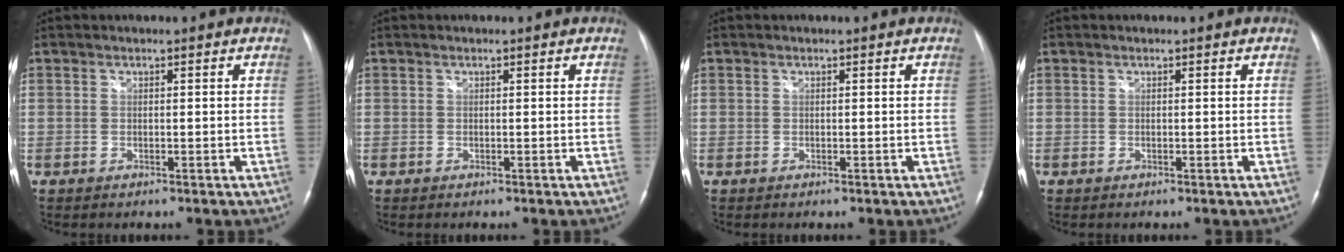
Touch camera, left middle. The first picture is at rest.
{"total": 0.0}
{"total": 0.0}
{"total": 0.0}